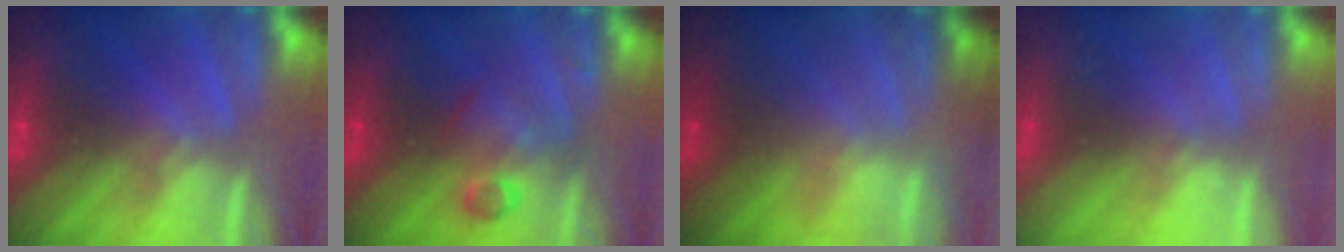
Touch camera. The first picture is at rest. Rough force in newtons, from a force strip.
{"total": 2.8}
{"total": 2.4}
{"total": 2.1}